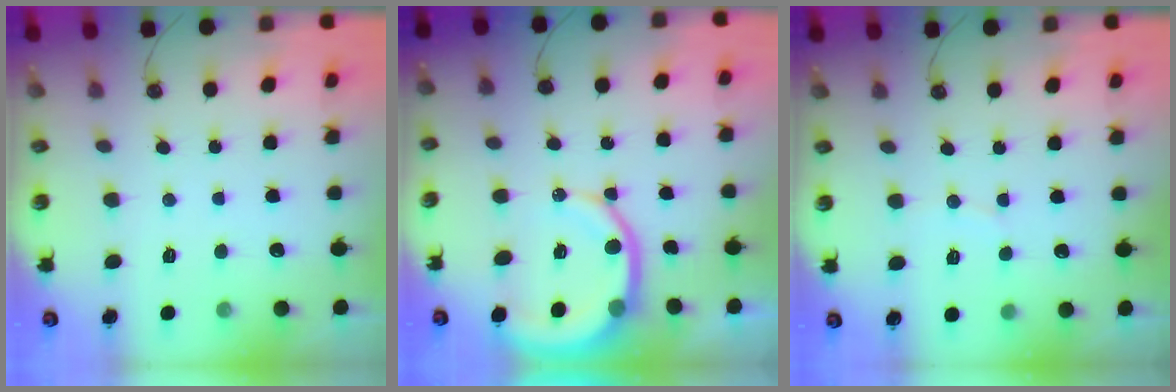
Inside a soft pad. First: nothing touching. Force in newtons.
{"total": 10.5, "press": 10.4, "slide": 1.4}
{"total": 4.4, "press": 4.3, "slide": 0.5}